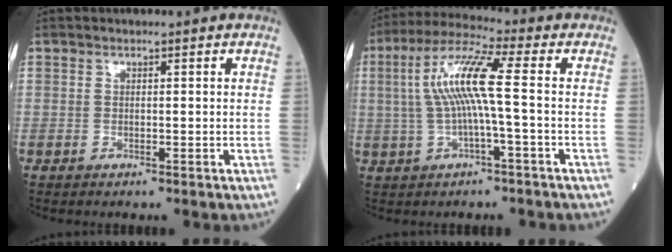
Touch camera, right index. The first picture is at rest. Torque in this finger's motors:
{"motor_torque": [1.37, -0.06, 0.79, 0.21]}